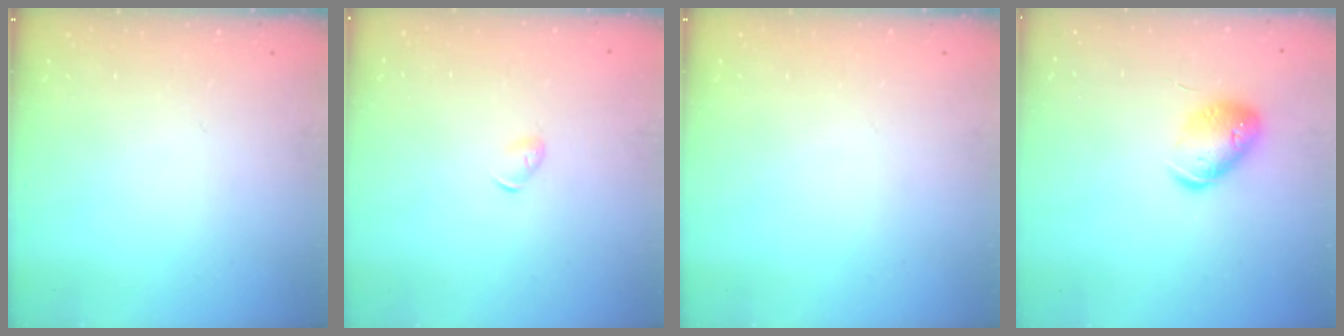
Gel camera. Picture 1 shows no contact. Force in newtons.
{"total": 3.5, "press": 3.4, "slide": 0.8}
{"total": 0.0}
{"total": 12.4, "press": 12.3, "slide": 1.1}